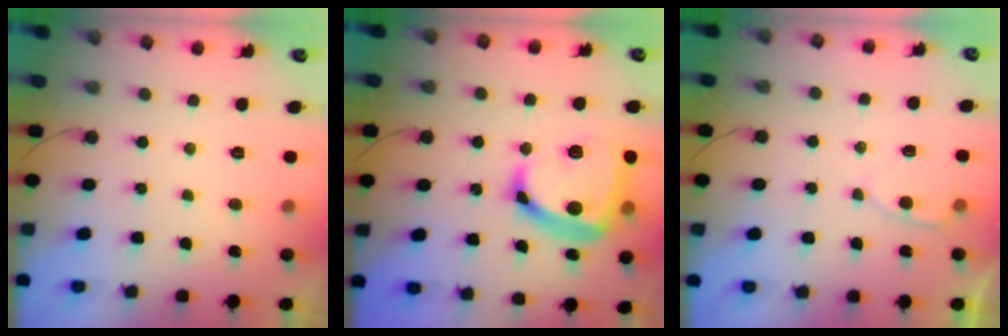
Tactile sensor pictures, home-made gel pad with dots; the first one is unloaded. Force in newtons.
{"total": 18.1, "press": 18.0, "slide": 1.8}
{"total": 2.7, "press": 2.7, "slide": 0.3}